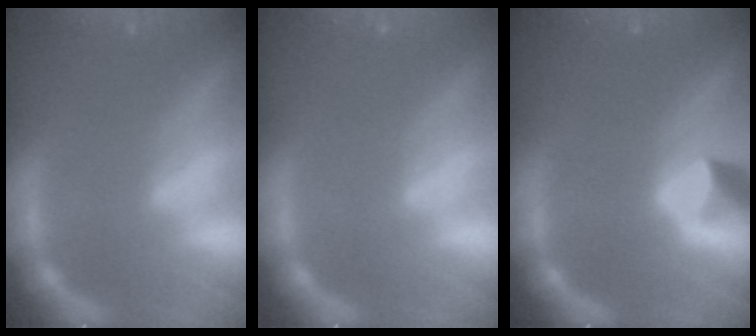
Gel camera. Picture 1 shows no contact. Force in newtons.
{"total": 0.0}
{"total": 1.9}